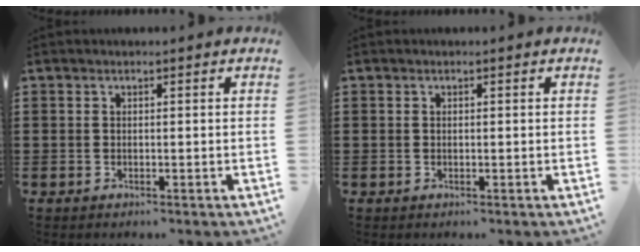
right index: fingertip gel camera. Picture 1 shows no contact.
{"total": 0.0}